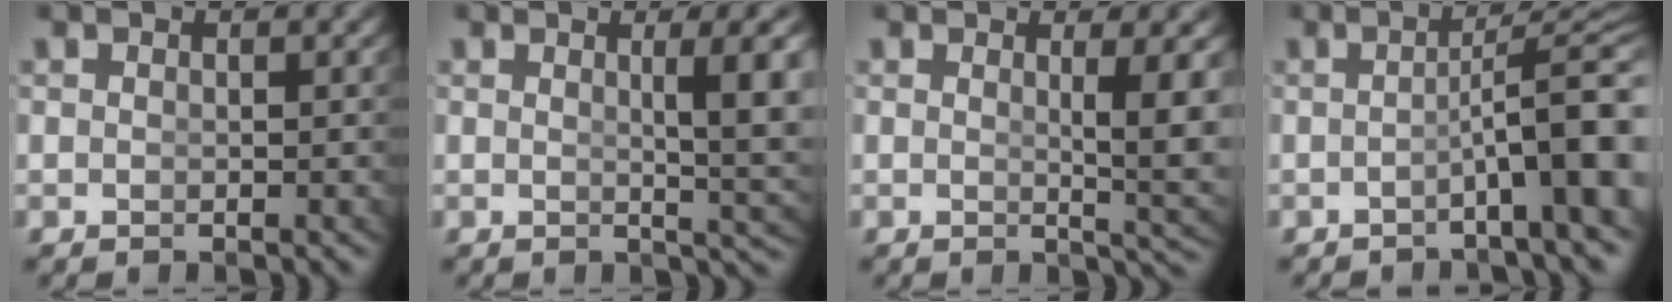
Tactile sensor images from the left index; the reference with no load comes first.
{"total": 4.5, "force": [0.8, 0.2, 4.4], "torque": [-0.051, -0.006, 0.018]}
{"total": 3.8, "force": [0.6, -0.1, 3.7], "torque": [-0.047, -0.013, 0.014]}
{"total": 5.9, "force": [-2.7, 0.6, 5.2], "torque": [-0.056, 0.013, -0.042]}